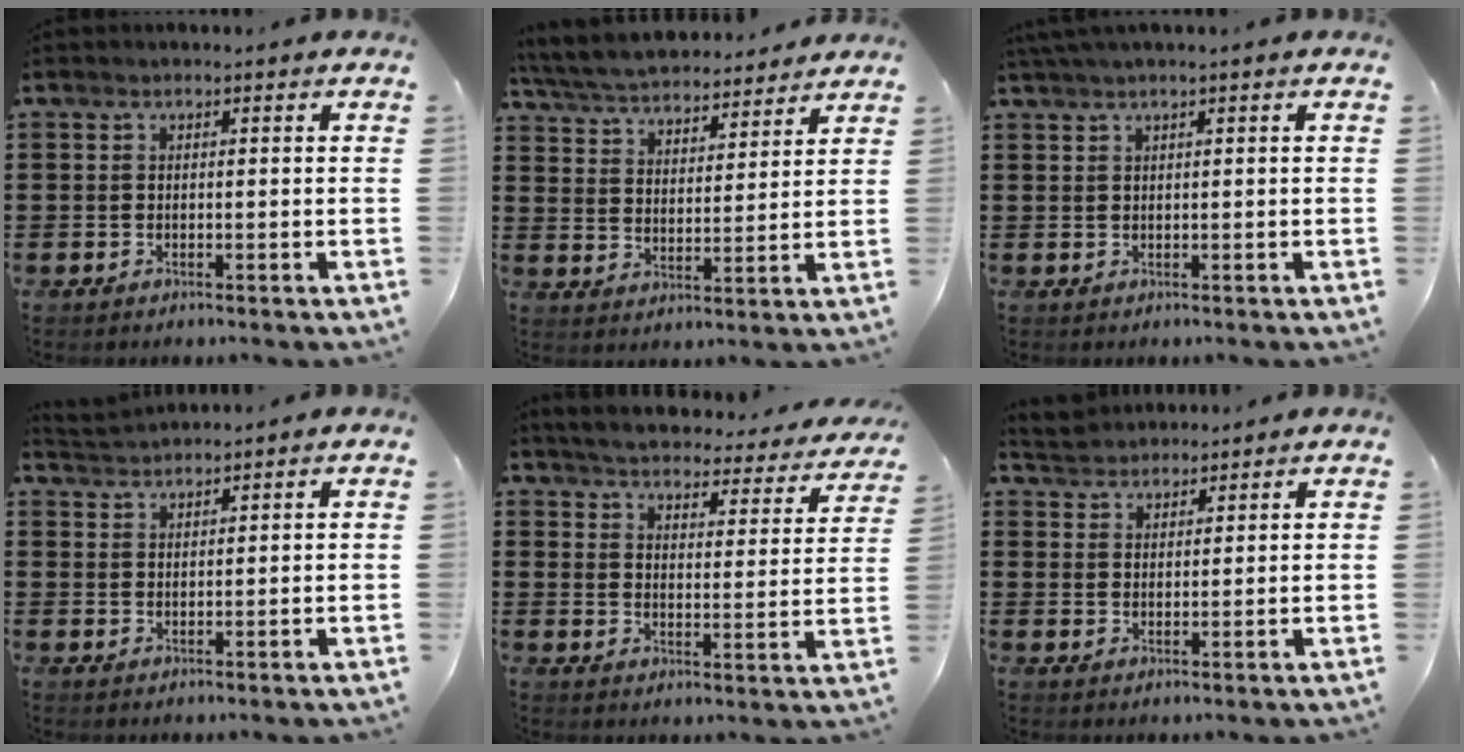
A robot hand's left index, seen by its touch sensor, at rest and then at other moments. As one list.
[{"total": 5.5, "force": [5.4, 0.5, 0.8], "torque": [-0.044, -0.030, 0.093]}, {"total": 1.3, "force": [0.7, -0.3, 1.0], "torque": [-0.018, -0.002, 0.013]}, {"total": 2.2, "force": [2.1, -0.1, -0.3], "torque": [-0.002, -0.001, 0.043]}, {"total": 4.2, "force": [4.1, 0.0, 0.7], "torque": [-0.039, -0.037, 0.066]}, {"total": 3.3, "force": [3.2, 0.9, -0.3], "torque": [-0.007, -0.004, 0.061]}]